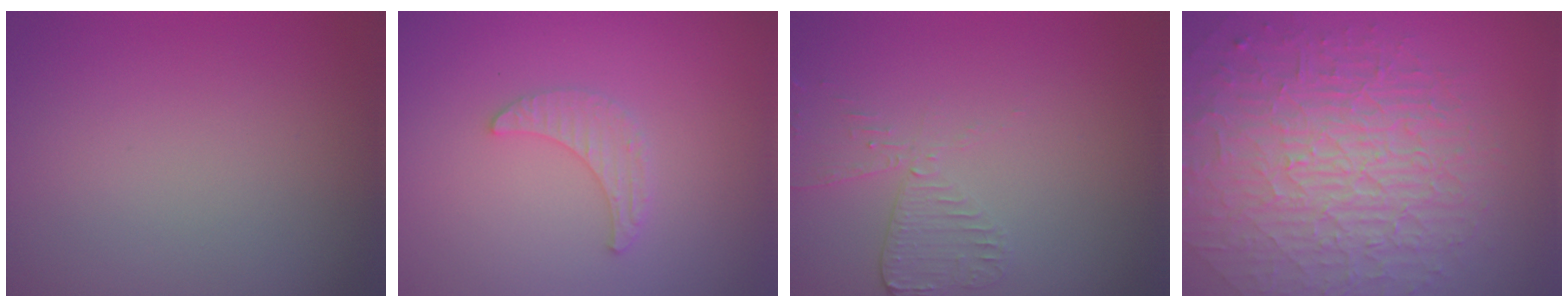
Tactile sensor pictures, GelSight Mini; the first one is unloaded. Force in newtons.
{"total": 2.0, "press": 1.9, "slide": 0.5}
{"total": 2.5, "press": 2.3, "slide": 1.0}
{"total": 9.7, "press": 6.2, "slide": 7.5}